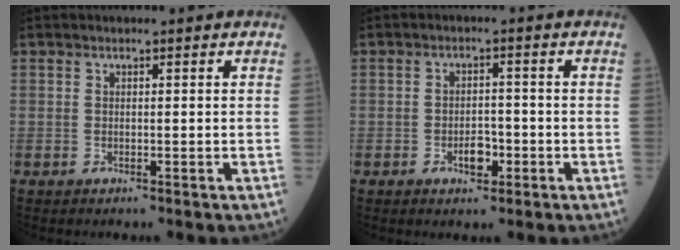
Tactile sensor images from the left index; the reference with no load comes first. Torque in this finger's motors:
{"motor_torque": [-0.02, 0.04, 0.06, 0.03]}